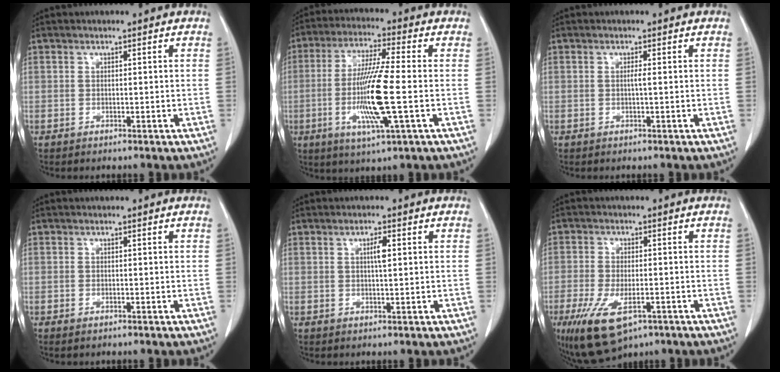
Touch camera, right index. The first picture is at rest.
{"total": 12.5, "force": [-2.2, 0.1, 12.3], "torque": [-0.247, -0.015, -0.048]}
{"total": 0.7, "force": [0.0, -0.2, 0.7], "torque": [-0.011, 0.000, -0.002]}
{"total": 0.6, "force": [-0.4, 0.2, 0.4], "torque": [-0.011, -0.002, -0.005]}
{"total": 2.1, "force": [0.5, 0.2, 2.1], "torque": [-0.036, 0.002, 0.008]}
{"total": 10.5, "force": [-5.6, 4.3, 7.8], "torque": [-0.152, -0.017, -0.088]}